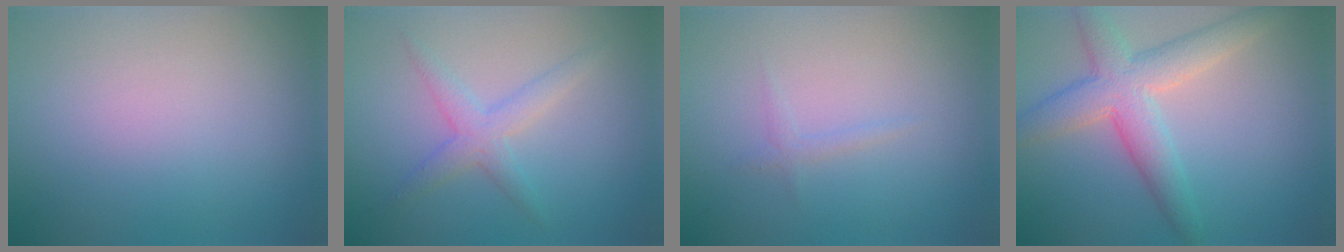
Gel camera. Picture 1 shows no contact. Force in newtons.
{"total": 2.5, "press": 2.5, "slide": 0.1}
{"total": 0.8, "press": 0.8, "slide": 0.1}
{"total": 5.5, "press": 5.5, "slide": 0.5}